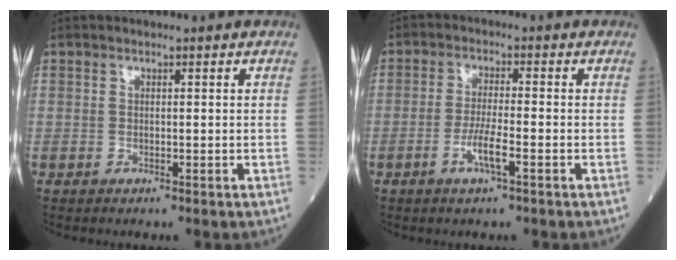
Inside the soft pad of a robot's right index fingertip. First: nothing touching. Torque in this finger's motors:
{"motor_torque": [-0.02, -0.08, 0.06, 0.08]}